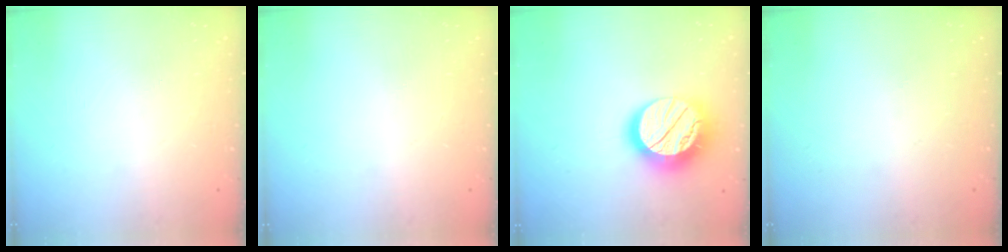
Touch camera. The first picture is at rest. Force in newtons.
{"total": 0.0}
{"total": 17.9, "press": 17.9, "slide": 1.3}
{"total": 0.0}